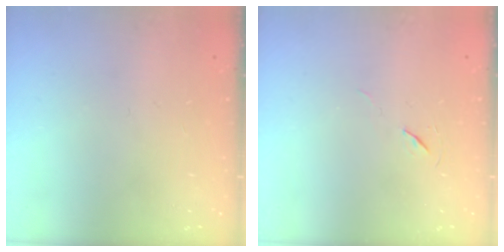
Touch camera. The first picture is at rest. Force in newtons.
{"total": 5.7, "press": 5.2, "slide": 2.4}